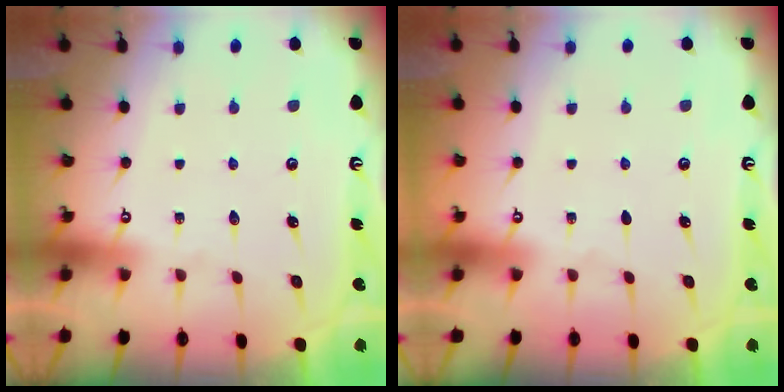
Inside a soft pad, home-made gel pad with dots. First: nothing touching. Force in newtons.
{"total": 0.0}